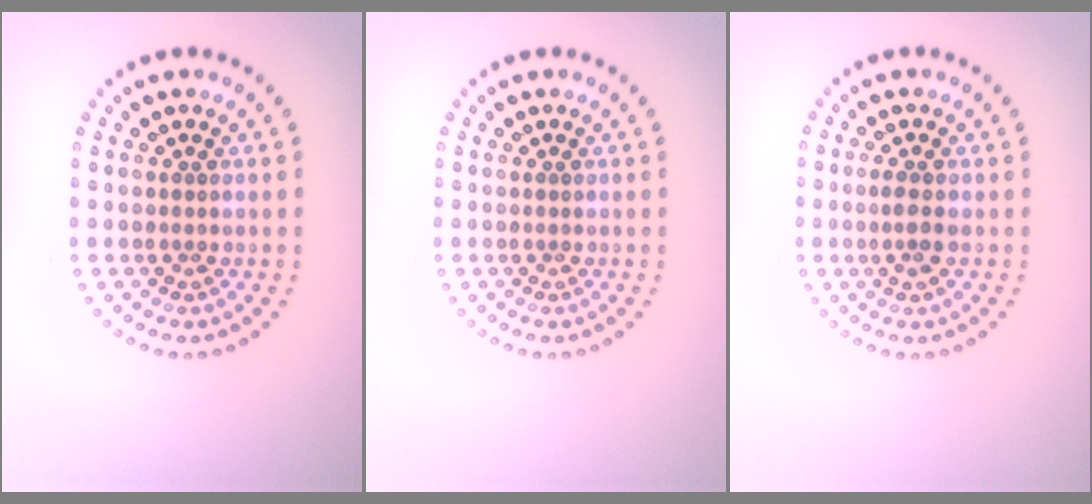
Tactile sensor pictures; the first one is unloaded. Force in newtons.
{"total": 0.0}
{"total": 1.5, "press": 1.4, "slide": 0.6}